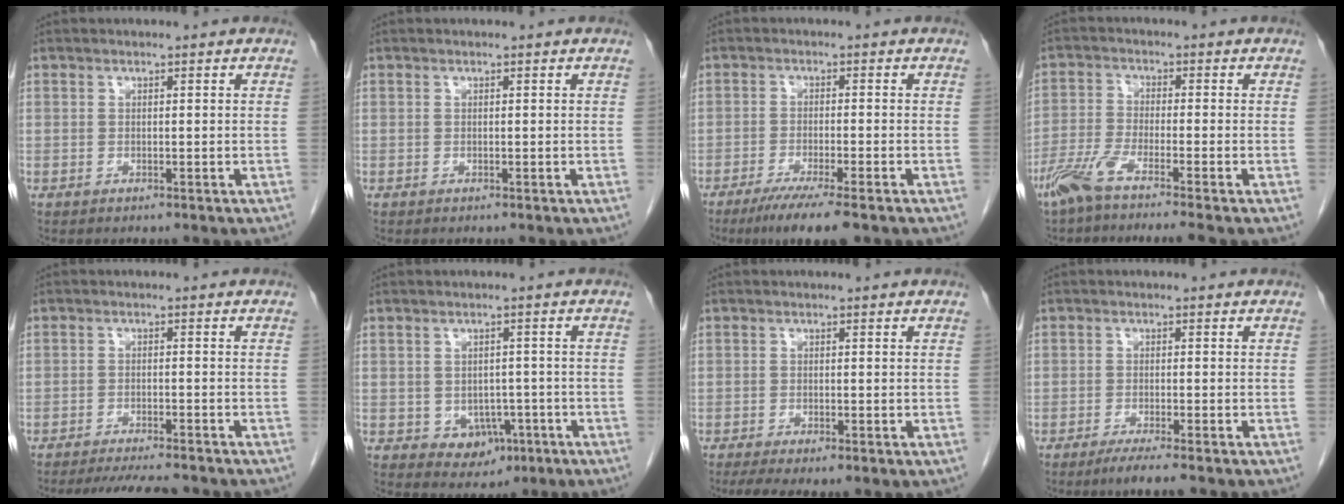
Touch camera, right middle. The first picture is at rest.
{"total": 0.0}
{"total": 7.2, "force": [-5.1, 0.1, 5.1], "torque": [-0.080, -0.018, -0.080]}
{"total": 6.5, "force": [-4.9, -0.6, 4.2], "torque": [-0.084, -0.016, -0.097]}
{"total": 7.6, "force": [-6.9, 0.6, 3.2], "torque": [-0.044, -0.018, -0.103]}
{"total": 4.7, "force": [-1.5, 3.8, 2.4], "torque": [-0.023, 0.005, -0.005]}
{"total": 5.0, "force": [-2.9, 1.7, 3.7], "torque": [-0.062, -0.015, -0.046]}
{"total": 3.2, "force": [-2.4, -0.3, 2.2], "torque": [-0.042, -0.009, -0.043]}